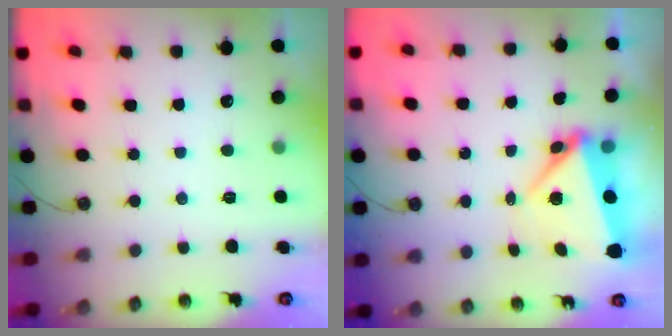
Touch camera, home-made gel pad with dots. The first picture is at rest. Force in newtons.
{"total": 6.5, "press": 6.3, "slide": 1.6}